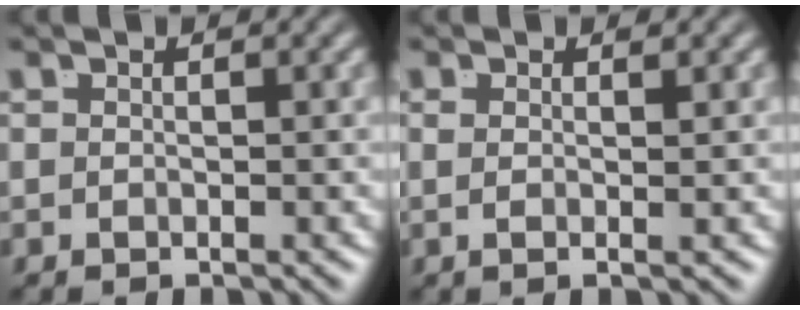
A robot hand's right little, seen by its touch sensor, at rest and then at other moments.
{"total": 1.6, "force": [0.0, -1.0, 1.3], "torque": [-0.015, -0.009, 0.007]}